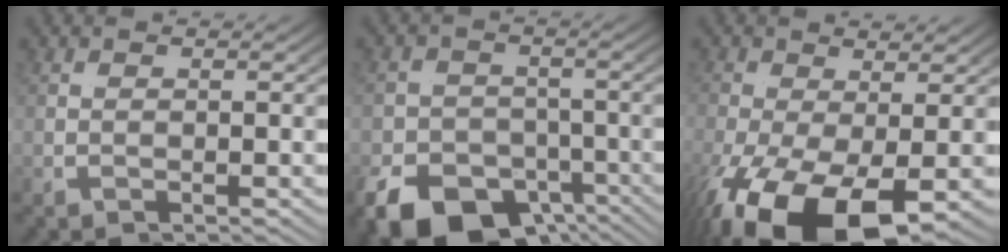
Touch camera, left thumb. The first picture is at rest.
{"total": 9.3, "force": [-3.4, 6.8, 5.3], "torque": [-0.087, -0.019, -0.064]}
{"total": 7.7, "force": [-4.4, 2.6, 5.7], "torque": [-0.105, -0.026, -0.063]}